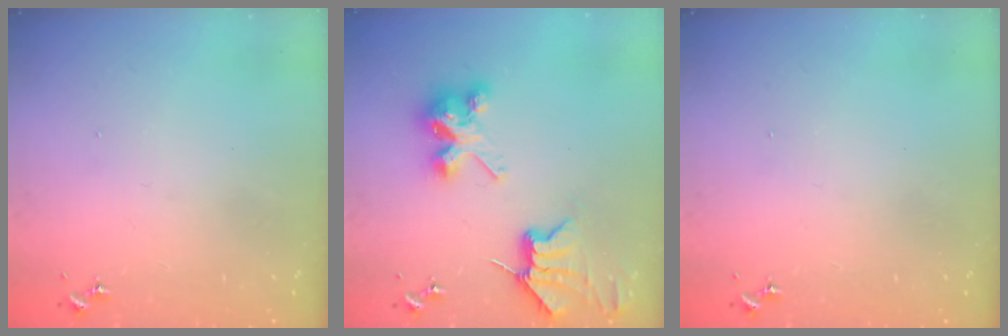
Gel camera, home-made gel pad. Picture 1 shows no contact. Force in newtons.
{"total": 10.1, "press": 10.1, "slide": 0.4}
{"total": 0.0}